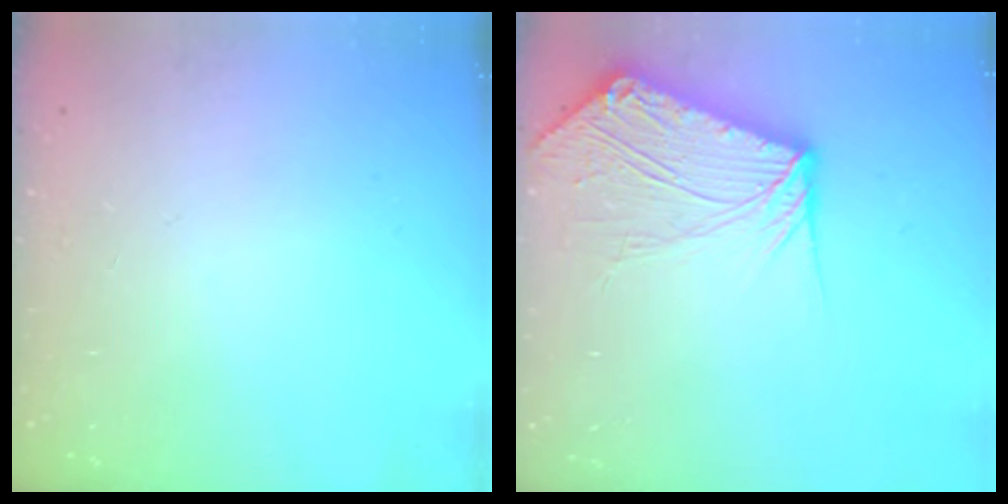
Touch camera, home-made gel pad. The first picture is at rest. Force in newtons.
{"total": 11.2, "press": 11.1, "slide": 1.4}